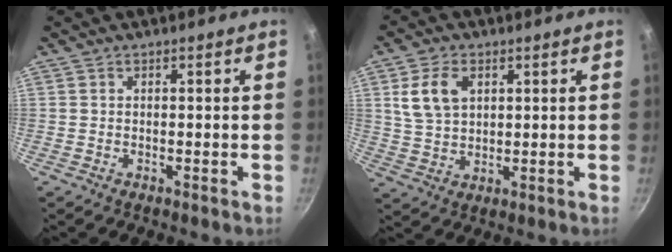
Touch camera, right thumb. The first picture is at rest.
{"total": 8.1, "force": [2.8, 5.3, 5.4], "torque": [-0.097, -0.005, 0.060]}